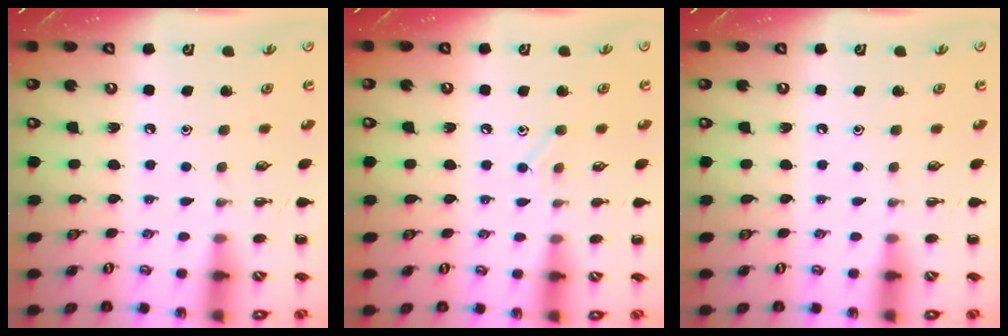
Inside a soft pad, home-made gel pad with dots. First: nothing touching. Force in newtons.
{"total": 7.1, "press": 6.9, "slide": 1.5}
{"total": 0.0}